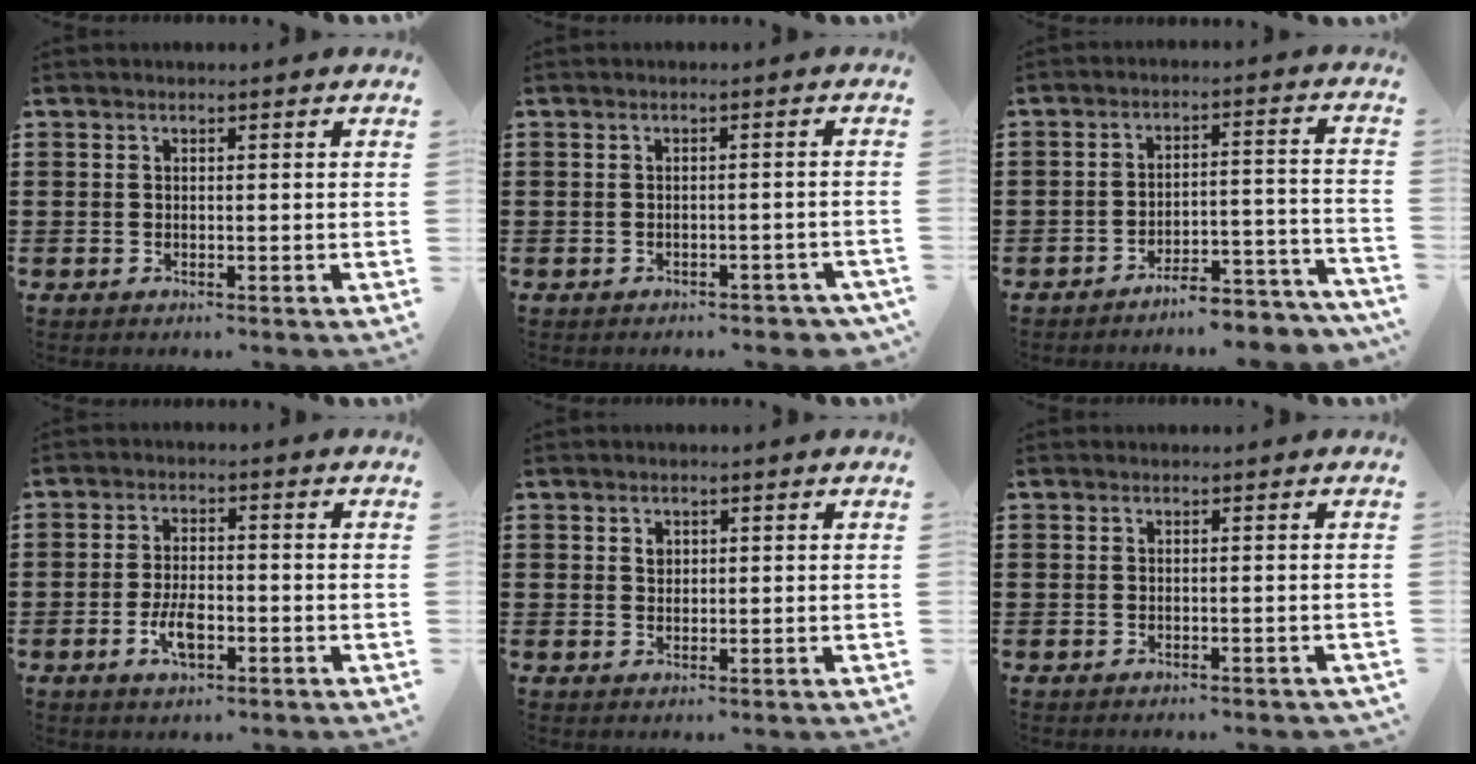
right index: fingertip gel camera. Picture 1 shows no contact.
{"total": 1.5, "force": [-1.4, 0.3, 0.4], "torque": [-0.013, -0.002, -0.029]}
{"total": 5.7, "force": [-5.6, 0.4, 1.4], "torque": [-0.020, 0.009, -0.108]}
{"total": 4.6, "force": [-1.7, 2.0, 3.8], "torque": [-0.078, 0.002, -0.032]}
{"total": 1.1, "force": [0.5, 0.9, 0.5], "torque": [-0.010, 0.004, 0.009]}
{"total": 0.0}